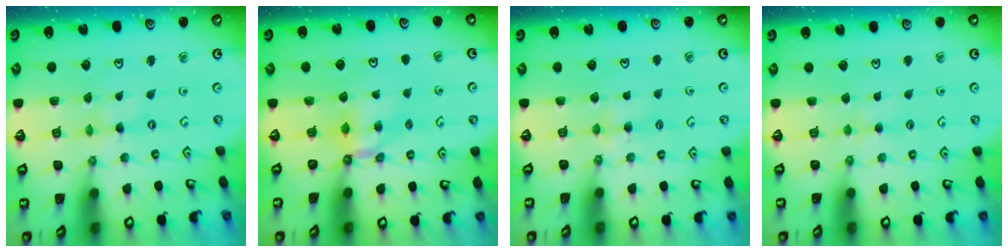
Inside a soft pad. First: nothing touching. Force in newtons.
{"total": 5.7, "press": 5.7, "slide": 0.4}
{"total": 3.9, "press": 3.8, "slide": 0.6}
{"total": 2.1, "press": 2.0, "slide": 0.4}